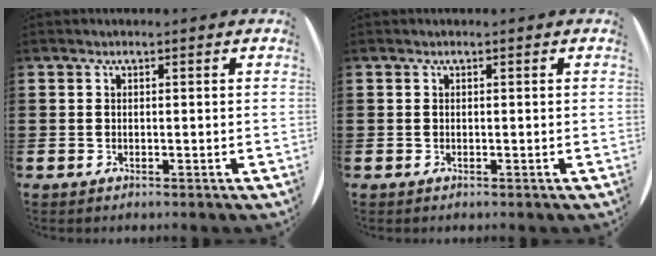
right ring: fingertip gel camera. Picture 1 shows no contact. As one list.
[{"total": 0.0}]